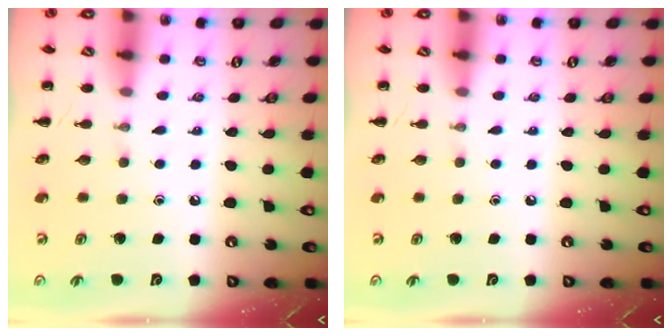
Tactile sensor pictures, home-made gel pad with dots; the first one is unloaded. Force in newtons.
{"total": 0.0}